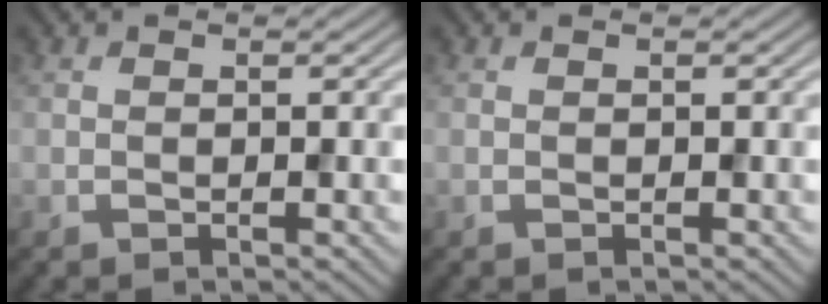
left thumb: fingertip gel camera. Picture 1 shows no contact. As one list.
[{"total": 0.0}]